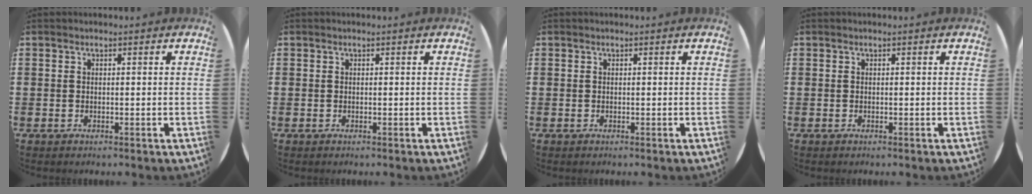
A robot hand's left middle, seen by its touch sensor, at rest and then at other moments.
{"total": 0.0}
{"total": 0.0}
{"total": 0.0}